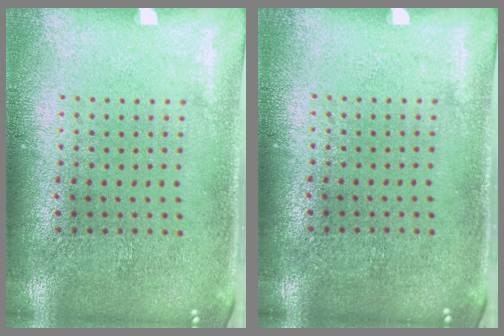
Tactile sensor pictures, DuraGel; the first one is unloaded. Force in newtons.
{"total": 0.0}